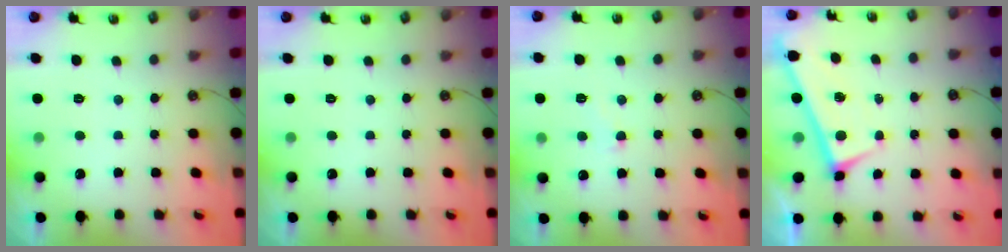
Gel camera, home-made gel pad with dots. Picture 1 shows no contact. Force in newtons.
{"total": 0.0}
{"total": 3.7, "press": 3.6, "slide": 0.9}
{"total": 0.0}